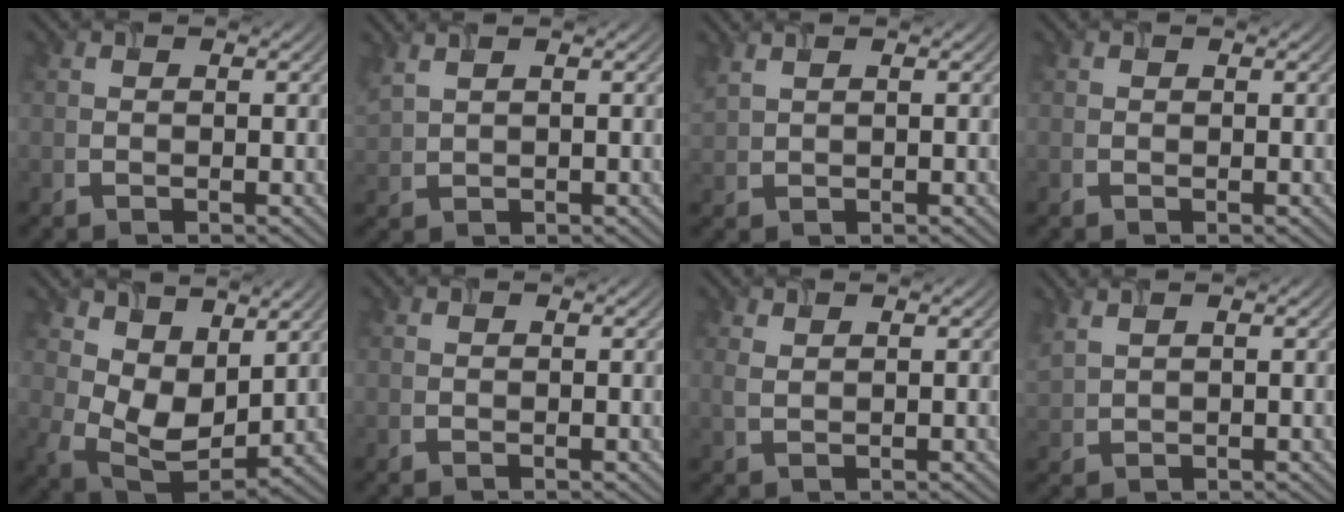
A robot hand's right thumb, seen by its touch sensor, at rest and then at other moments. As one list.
[{"total": 2.7, "force": [2.0, 0.8, 1.6], "torque": [-0.049, 0.011, 0.049]}, {"total": 2.0, "force": [1.6, 0.5, 1.1], "torque": [-0.034, 0.008, 0.039]}, {"total": 0.0}, {"total": 8.4, "force": [4.2, 5.2, 5.1], "torque": [-0.125, -0.012, 0.079]}, {"total": 0.0}, {"total": 1.1, "force": [0.8, 0.3, 0.7], "torque": [-0.024, -0.003, 0.020]}, {"total": 2.3, "force": [1.8, 0.7, 1.3], "torque": [-0.040, 0.010, 0.044]}]